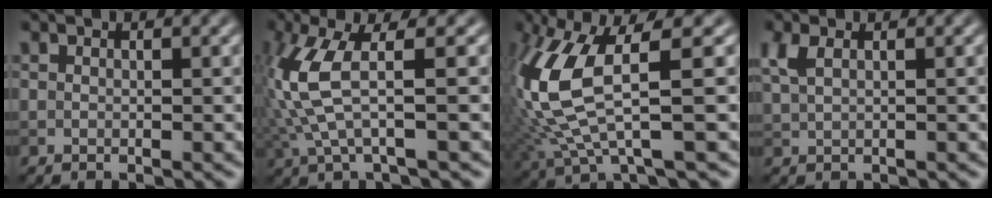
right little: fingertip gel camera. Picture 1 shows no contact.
{"total": 5.8, "force": [0.5, 1.2, 5.7], "torque": [-0.154, -0.001, 0.013]}
{"total": 8.3, "force": [1.3, 2.3, 7.8], "torque": [-0.197, -0.006, 0.028]}
{"total": 2.1, "force": [1.0, 0.9, 1.5], "torque": [-0.043, 0.003, 0.023]}